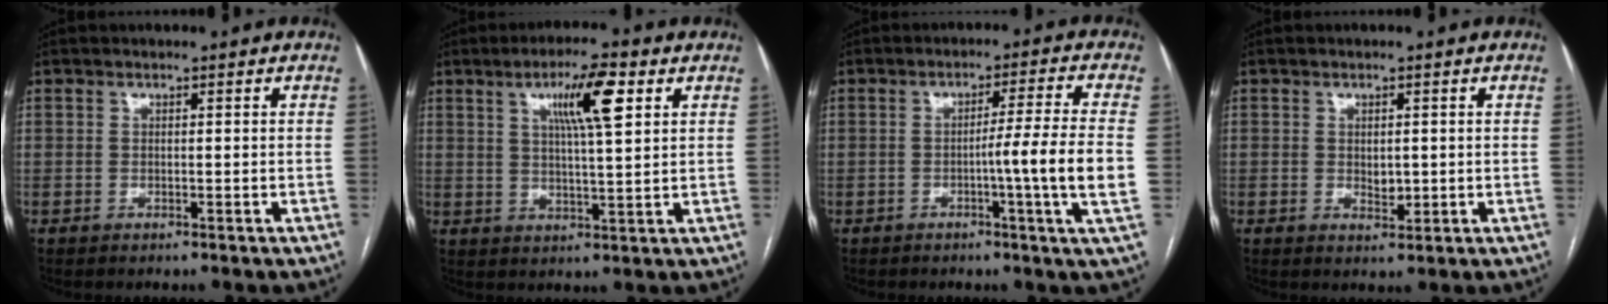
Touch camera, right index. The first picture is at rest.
{"total": 8.6, "force": [3.7, 0.7, 7.8], "torque": [-0.136, 0.008, 0.060]}
{"total": 9.0, "force": [-1.6, -2.1, 8.6], "torque": [-0.127, -0.011, -0.026]}
{"total": 2.3, "force": [0.1, 1.3, 1.8], "torque": [-0.029, -0.005, 0.006]}